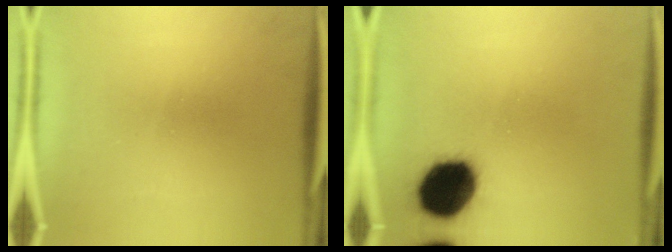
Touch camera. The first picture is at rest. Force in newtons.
{"total": 15.8}